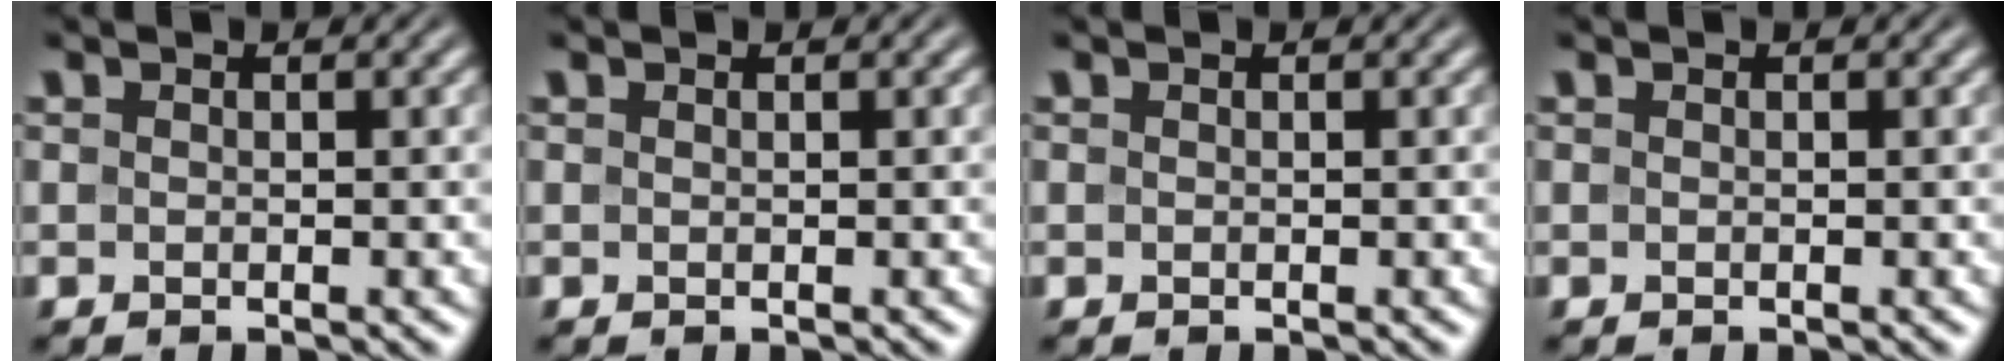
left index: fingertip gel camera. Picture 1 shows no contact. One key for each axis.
{"total": 0.0}
{"total": 0.0}
{"total": 0.0}